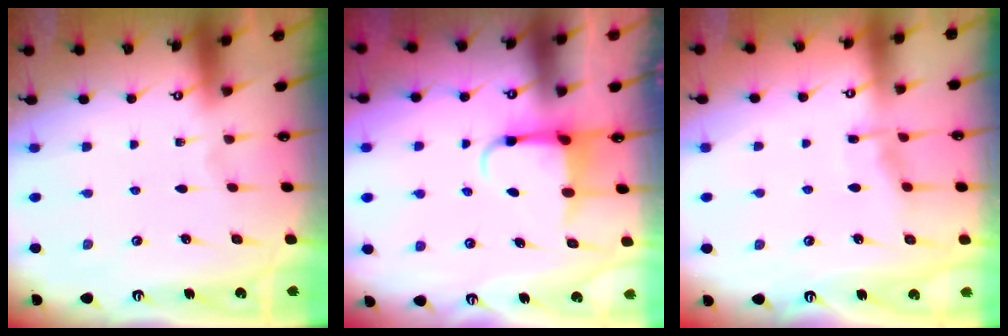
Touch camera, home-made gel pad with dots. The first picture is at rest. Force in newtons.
{"total": 3.8, "press": 3.7, "slide": 0.7}
{"total": 5.8, "press": 5.7, "slide": 0.6}